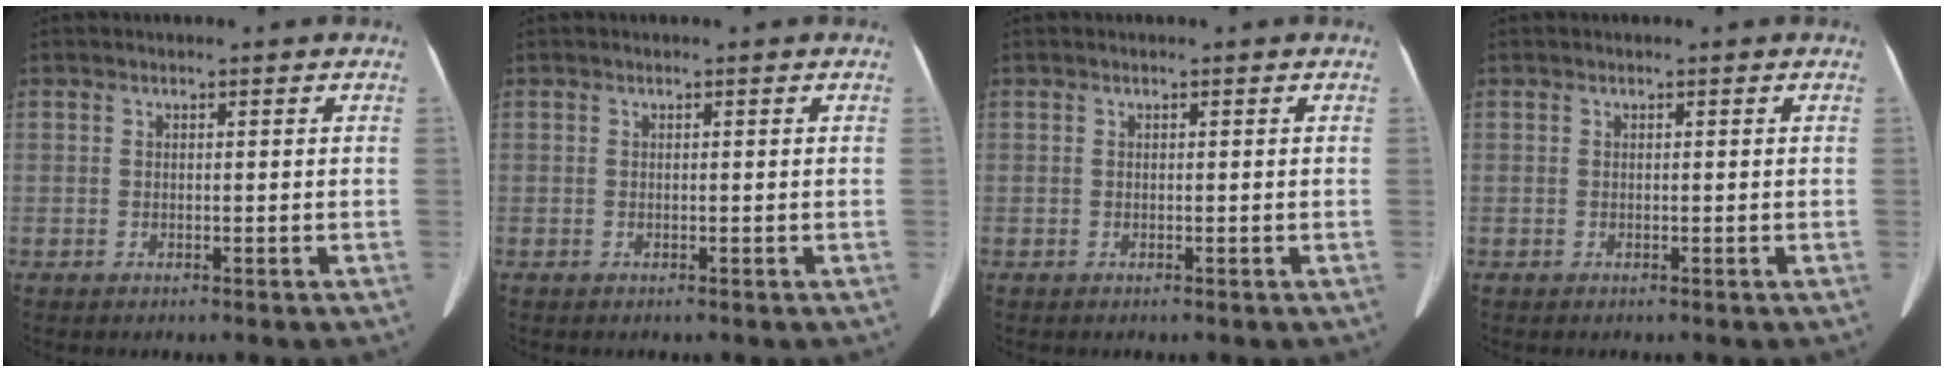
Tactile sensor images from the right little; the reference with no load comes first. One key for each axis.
{"total": 0.0}
{"total": 0.0}
{"total": 0.0}